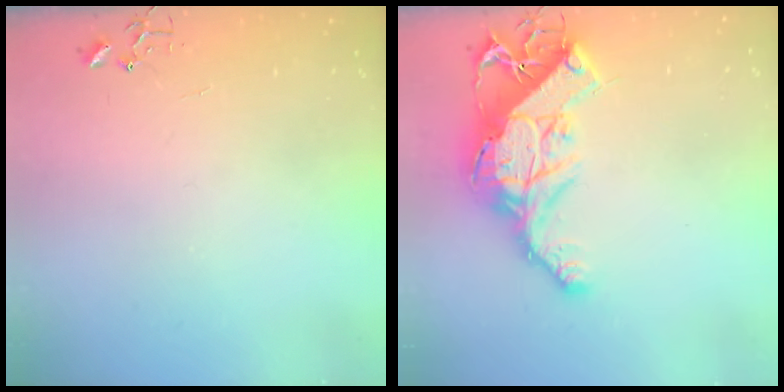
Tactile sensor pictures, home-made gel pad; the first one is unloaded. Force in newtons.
{"total": 18.1, "press": 18.0, "slide": 1.6}